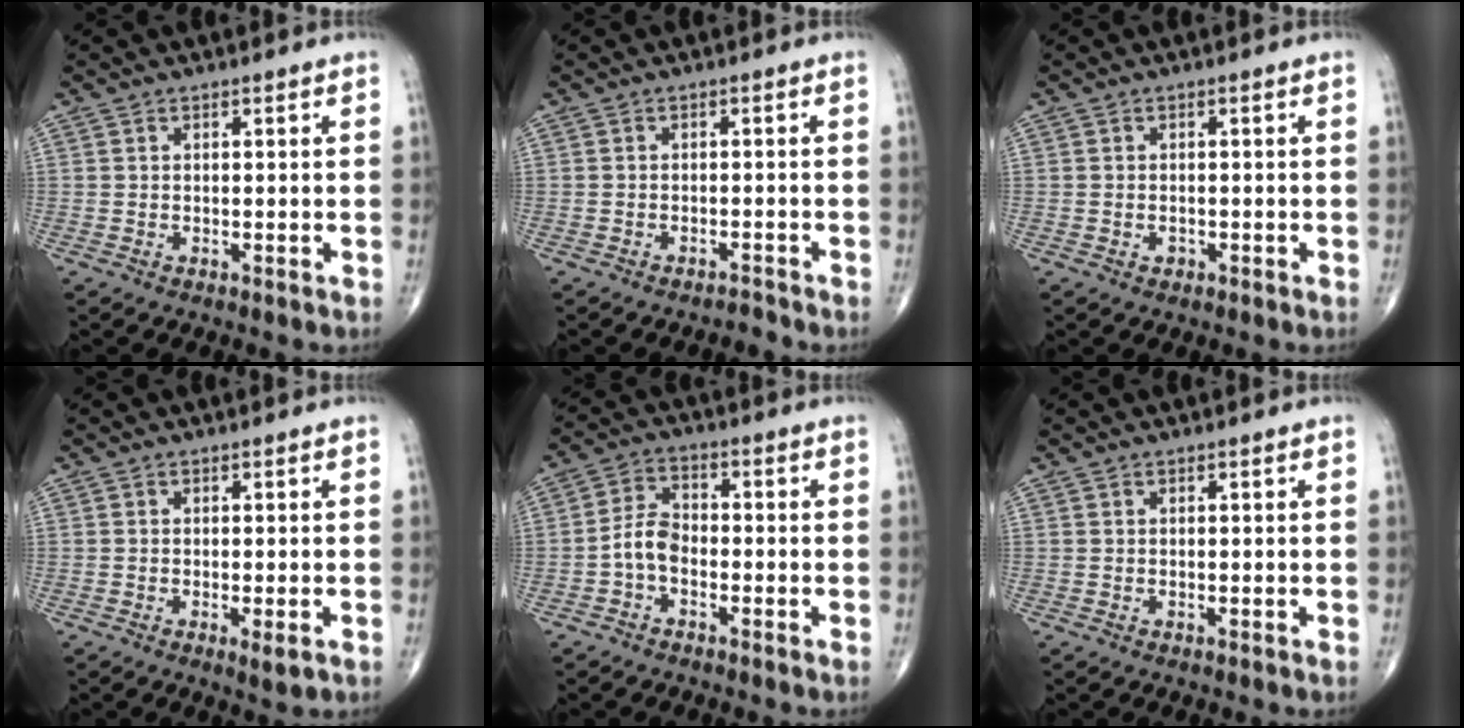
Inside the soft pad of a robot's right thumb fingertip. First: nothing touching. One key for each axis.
{"total": 1.2, "fx": -1.2, "fy": 0.1, "fz": -0.2, "tx": 0.002, "ty": 0.006, "tz": -0.017}
{"total": 0.9, "fx": -0.4, "fy": 0.8, "fz": 0.4, "tx": -0.004, "ty": 0.004, "tz": -0.002}
{"total": 2.4, "fx": -0.9, "fy": 0.6, "fz": 2.2, "tx": -0.036, "ty": -0.008, "tz": -0.012}
{"total": 5.1, "fx": -1.9, "fy": 3.2, "fz": 3.5, "tx": -0.060, "ty": 0.024, "tz": -0.044}
{"total": 0.0}